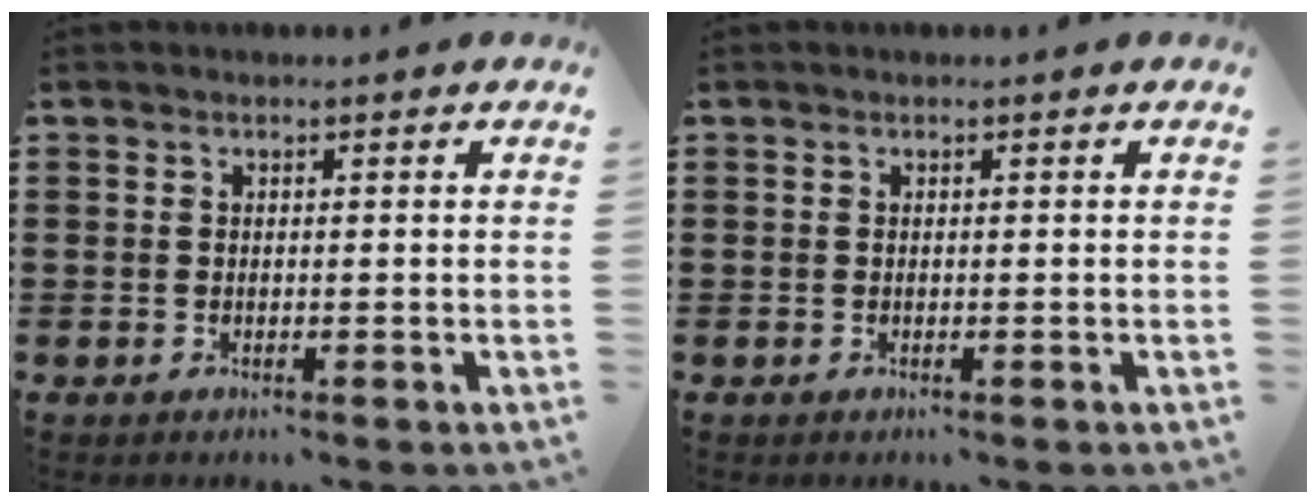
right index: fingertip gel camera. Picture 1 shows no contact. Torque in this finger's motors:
{"motor_torque": [0.00, 0.00, 0.00, 0.00]}